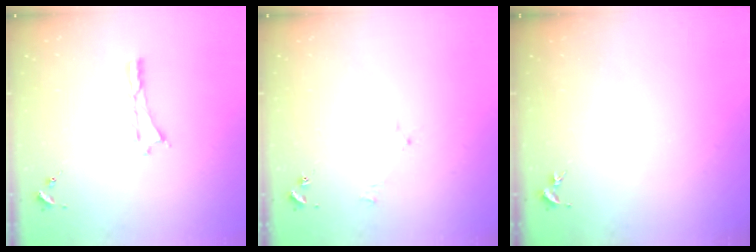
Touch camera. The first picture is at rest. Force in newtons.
{"total": 1.6, "press": 1.5, "slide": 0.3}
{"total": 0.0}